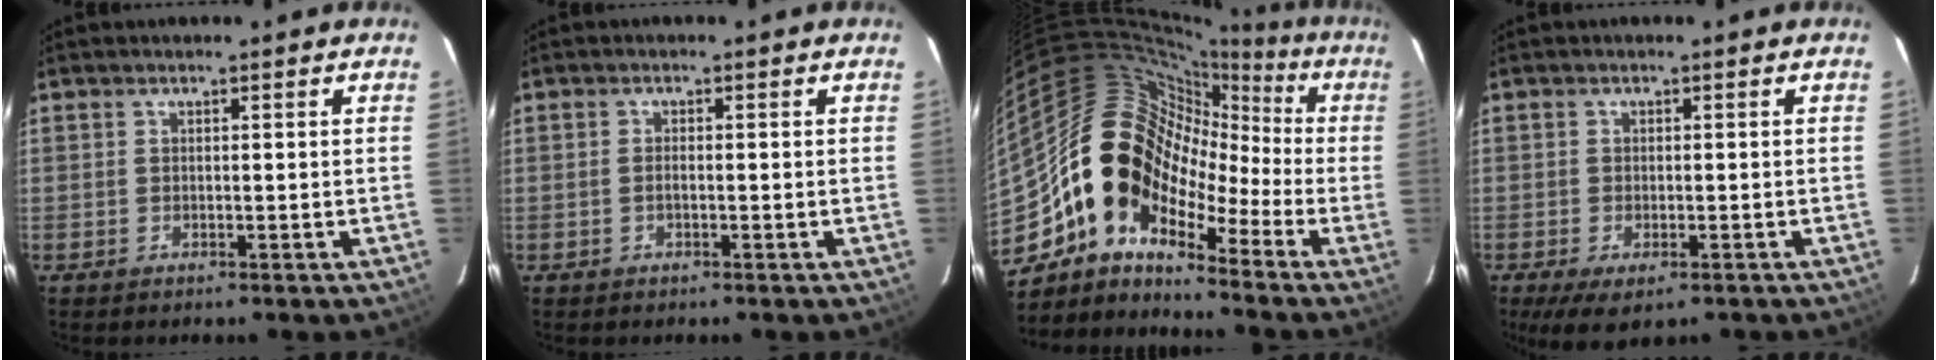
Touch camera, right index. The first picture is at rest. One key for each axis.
{"total": 1.0, "fx": -0.3, "fy": 0.3, "fz": 0.9, "tx": -0.018, "ty": 0.002, "tz": -0.007}
{"total": 14.2, "fx": -6.8, "fy": 9.9, "fz": 7.6, "tx": -0.124, "ty": 0.027, "tz": -0.152}
{"total": 6.3, "fx": -3.8, "fy": 2.6, "fz": 4.3, "tx": -0.087, "ty": -0.029, "tz": -0.056}